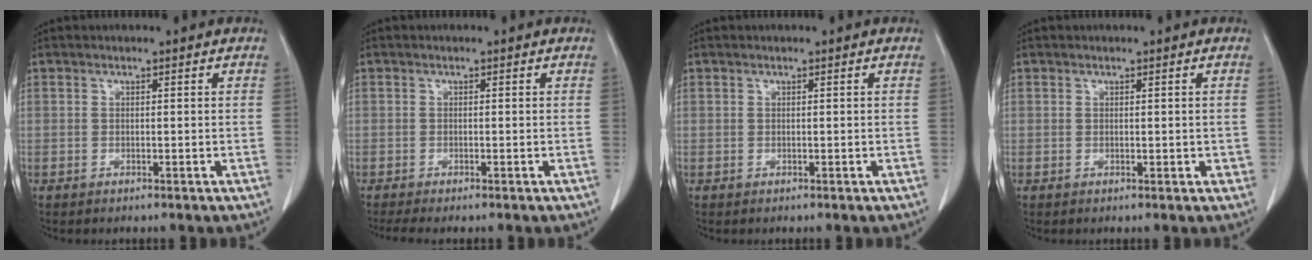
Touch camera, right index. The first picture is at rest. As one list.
[{"total": 2.8, "force": [-2.3, 0.1, 1.6], "torque": [-0.024, -0.006, -0.038]}, {"total": 0.0}, {"total": 0.9, "force": [0.1, 0.7, 0.6], "torque": [-0.004, 0.000, 0.004]}]